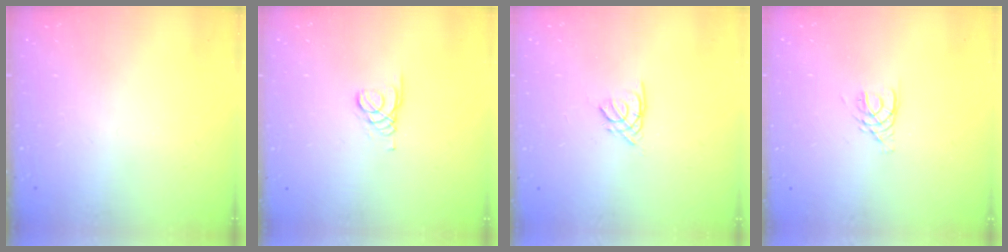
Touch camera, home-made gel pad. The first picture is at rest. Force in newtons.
{"total": 1.4, "press": 1.4, "slide": 0.2}
{"total": 1.9, "press": 1.8, "slide": 0.5}
{"total": 4.8, "press": 4.8, "slide": 0.5}